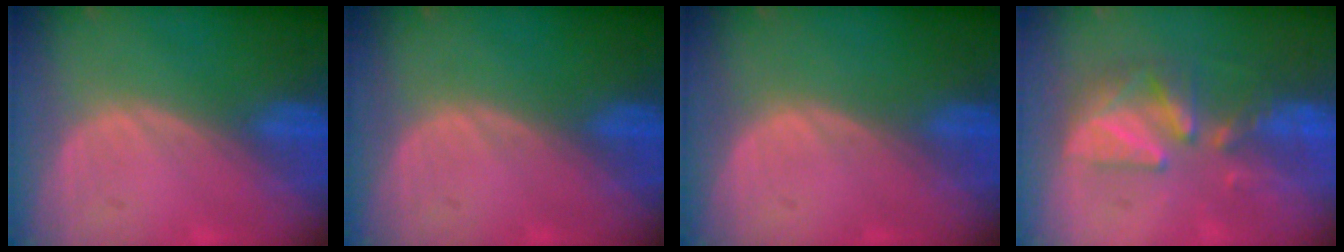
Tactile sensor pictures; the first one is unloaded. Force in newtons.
{"total": 0.0}
{"total": 0.0}
{"total": 7.6, "press": 7.3, "slide": 2.1}